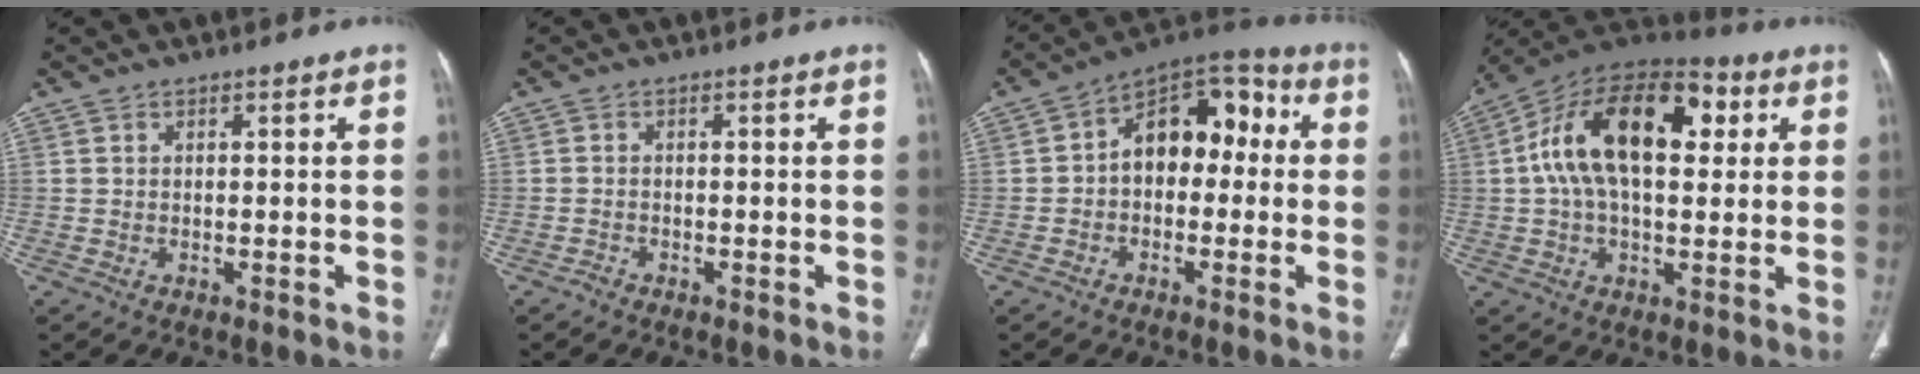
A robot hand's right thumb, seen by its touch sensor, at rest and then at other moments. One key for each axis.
{"total": 0.8, "fx": -0.7, "fy": 0.3, "fz": 0.0, "tx": -0.004, "ty": 0.000, "tz": -0.019}
{"total": 13.3, "fx": 0.6, "fy": 8.7, "fz": 10.0, "tx": -0.103, "ty": 0.048, "tz": -0.008}
{"total": 21.3, "fx": 4.6, "fy": 11.7, "fz": 17.3, "tx": -0.281, "ty": 0.033, "tz": 0.064}